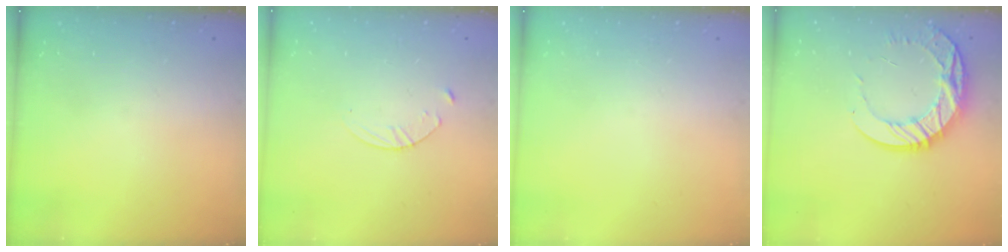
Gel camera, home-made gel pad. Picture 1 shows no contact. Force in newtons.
{"total": 3.1, "press": 3.1, "slide": 0.3}
{"total": 0.0}
{"total": 14.7, "press": 14.6, "slide": 1.3}